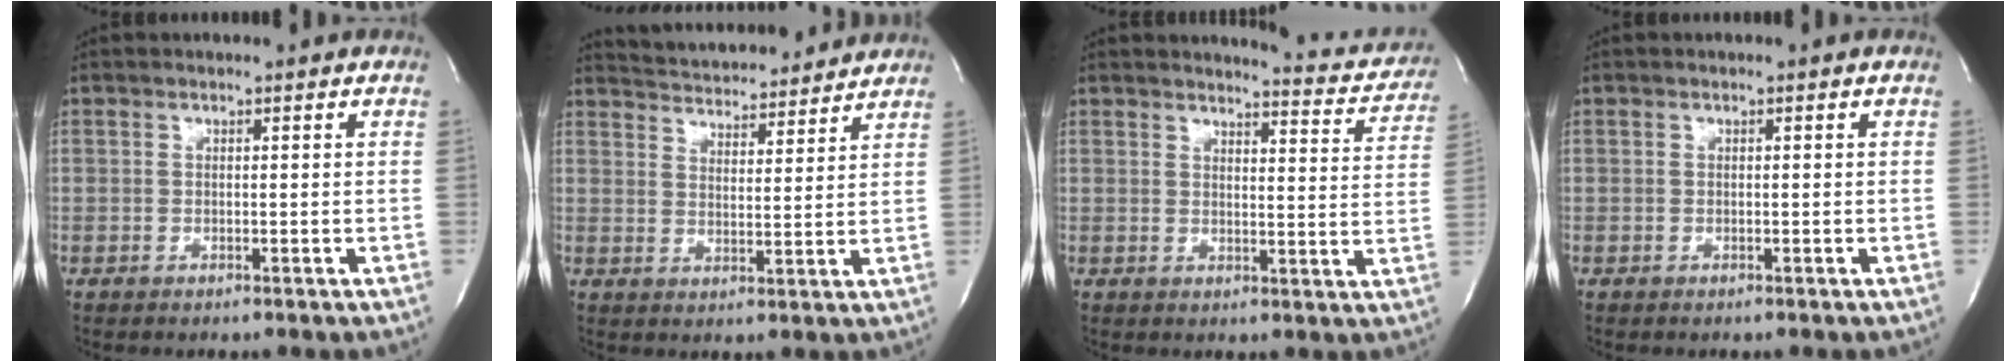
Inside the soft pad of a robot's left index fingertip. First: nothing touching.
{"total": 13.5, "force": [12.9, 2.1, 3.2], "torque": [-0.053, 0.014, 0.185]}
{"total": 9.5, "force": [9.4, 1.3, 1.3], "torque": [-0.004, -0.041, 0.091]}
{"total": 0.0}